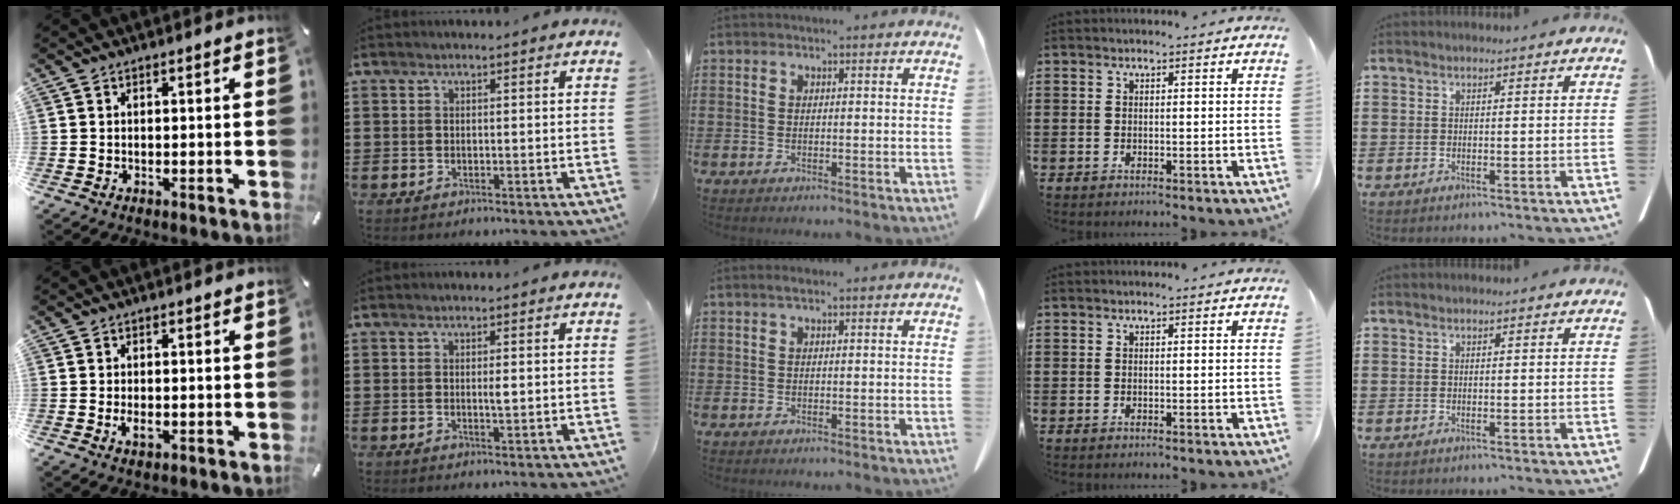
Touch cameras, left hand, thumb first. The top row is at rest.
{"thumb": {"total": 2.2, "force": [-0.3, 1.1, 1.8], "torque": [-0.034, -0.006, -0.009]}, "index": {"total": 1.3, "force": [0.1, 0.2, 1.3], "torque": [-0.025, 0.000, 0.000]}, "middle": {"total": 0.7, "force": [0.2, 0.3, 0.5], "torque": [-0.012, 0.003, 0.005]}}